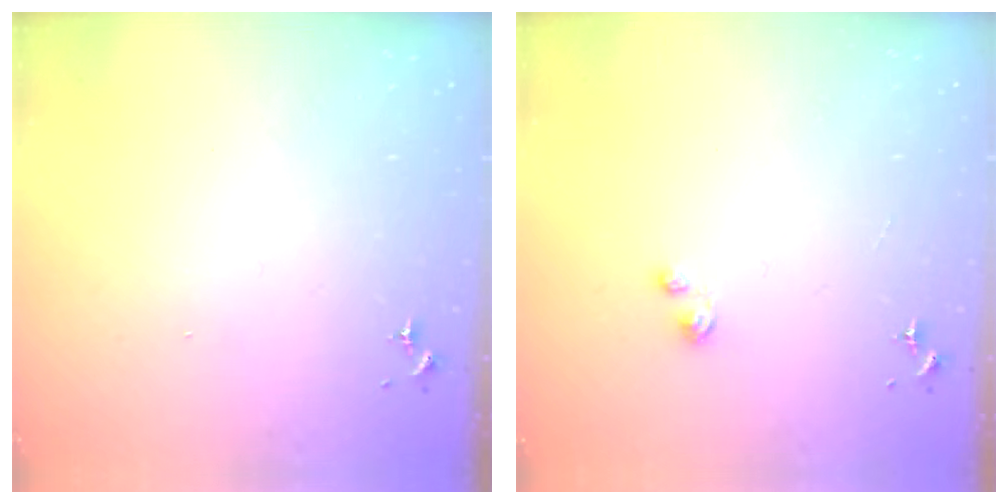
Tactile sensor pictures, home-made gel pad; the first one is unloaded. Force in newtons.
{"total": 2.6, "press": 2.6, "slide": 0.2}